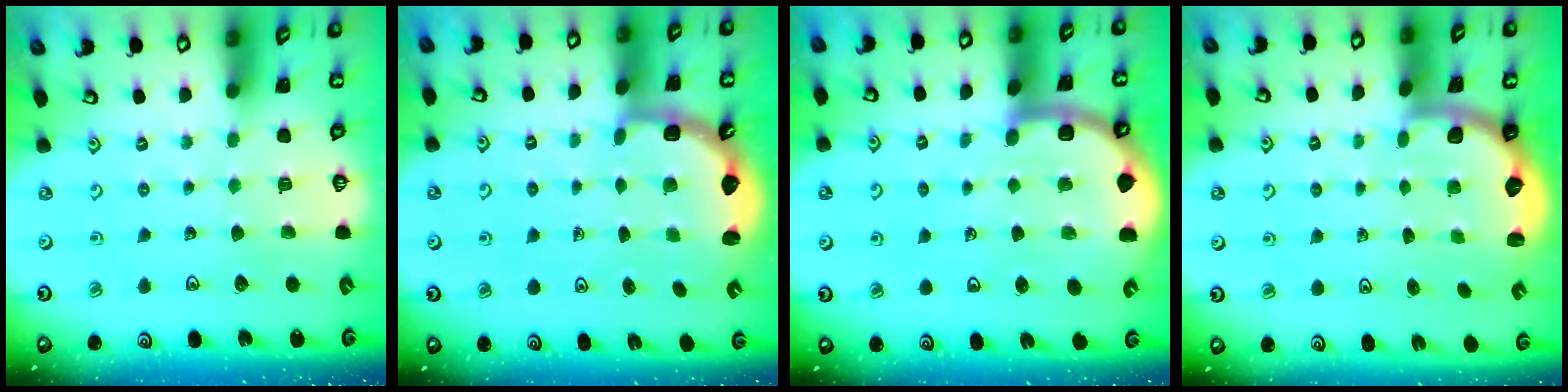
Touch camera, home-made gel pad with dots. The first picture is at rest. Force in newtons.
{"total": 3.3, "press": 2.3, "slide": 2.4}
{"total": 7.2, "press": 7.2, "slide": 0.8}
{"total": 2.1, "press": 1.9, "slide": 1.0}